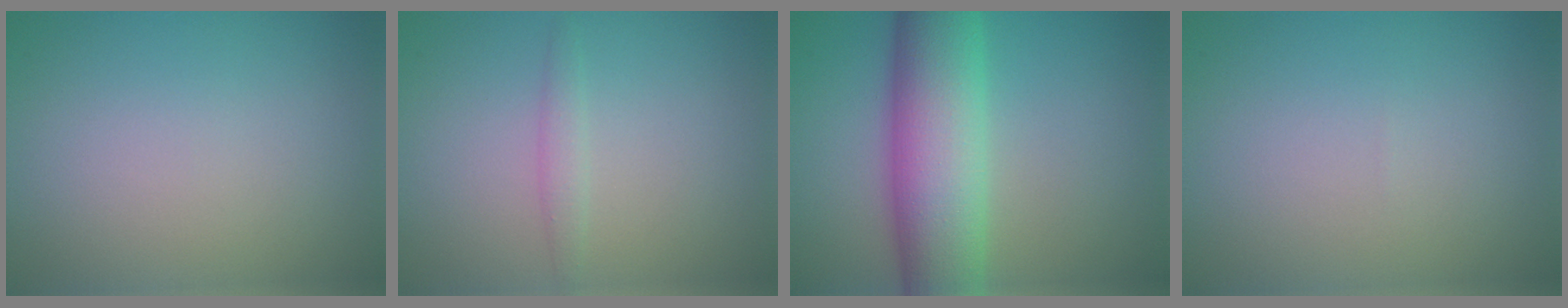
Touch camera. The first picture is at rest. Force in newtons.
{"total": 1.2, "press": 1.2, "slide": 0.1}
{"total": 10.4, "press": 10.4, "slide": 0.1}
{"total": 0.0}